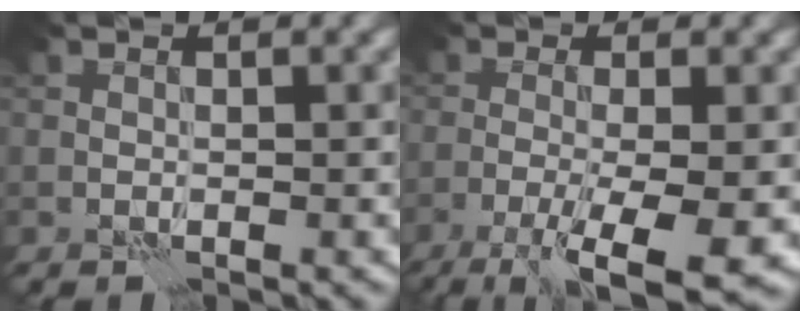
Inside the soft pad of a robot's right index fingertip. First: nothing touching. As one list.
[{"total": 7.7, "force": [-4.2, 1.5, 6.3], "torque": [-0.103, -0.009, -0.070]}]